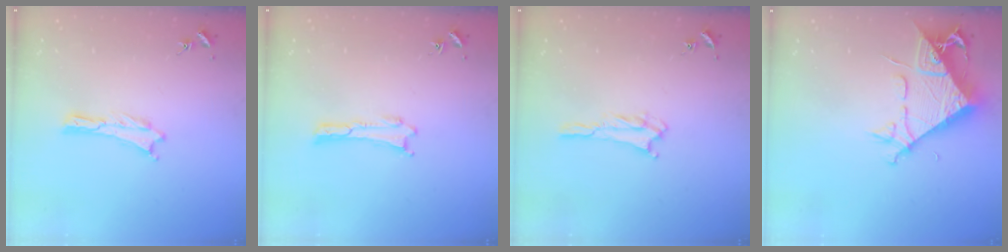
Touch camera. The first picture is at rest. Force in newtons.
{"total": 0.0}
{"total": 2.3, "press": 2.2, "slide": 0.4}
{"total": 9.8, "press": 9.7, "slide": 0.9}